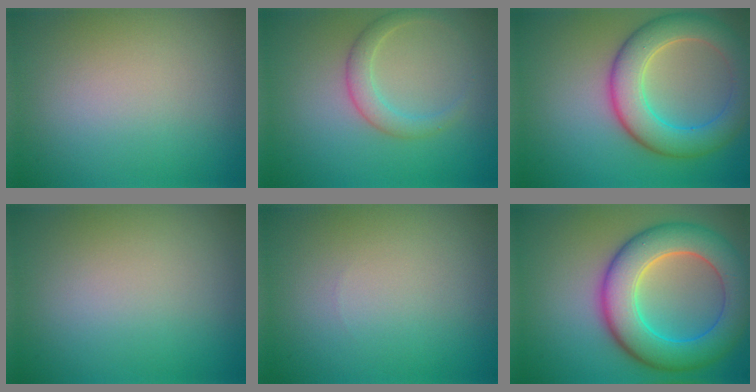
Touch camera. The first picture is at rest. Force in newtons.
{"total": 2.3, "press": 2.3, "slide": 0.1}
{"total": 6.9, "press": 6.9, "slide": 0.4}
{"total": 0.0}
{"total": 0.0}
{"total": 9.1, "press": 9.1, "slide": 0.3}